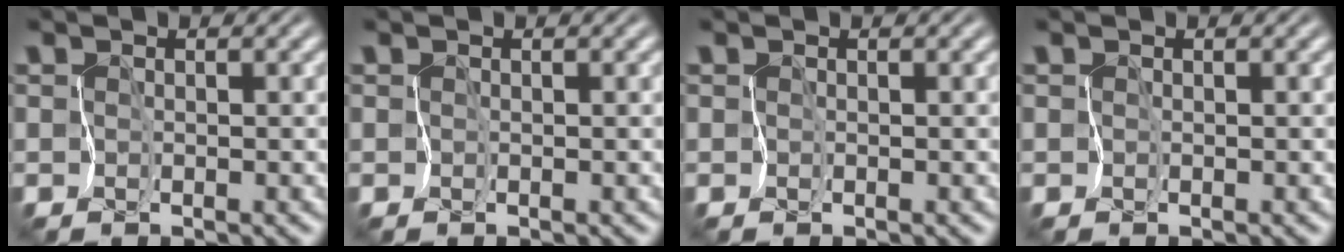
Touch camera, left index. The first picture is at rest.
{"total": 0.0}
{"total": 0.0}
{"total": 0.0}